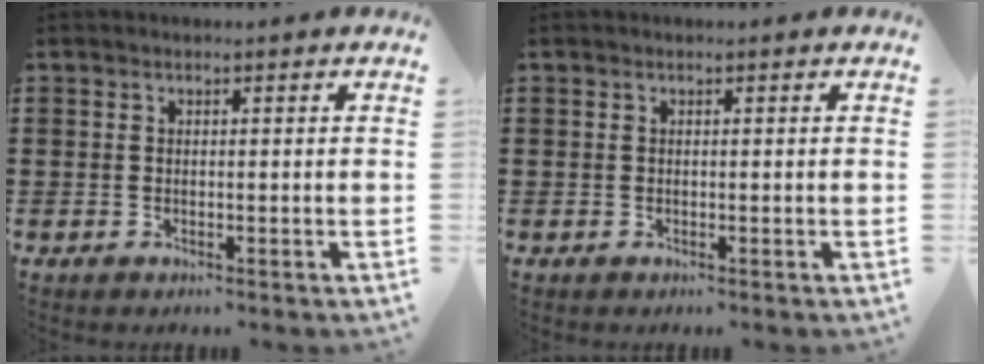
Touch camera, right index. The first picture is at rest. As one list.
[{"total": 0.0}]